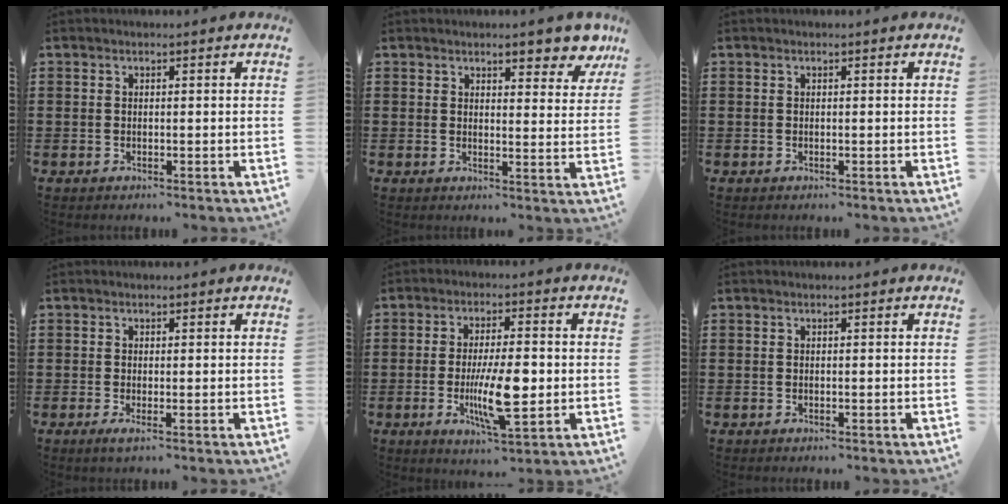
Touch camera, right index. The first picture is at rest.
{"total": 5.3, "force": [4.3, 1.7, 2.6], "torque": [-0.040, -0.011, 0.073]}
{"total": 0.0}
{"total": 1.1, "force": [-0.2, 0.1, 1.1], "torque": [-0.019, -0.005, -0.003]}
{"total": 10.1, "force": [-1.5, 2.8, 9.6], "torque": [-0.178, -0.017, -0.028]}
{"total": 0.0}